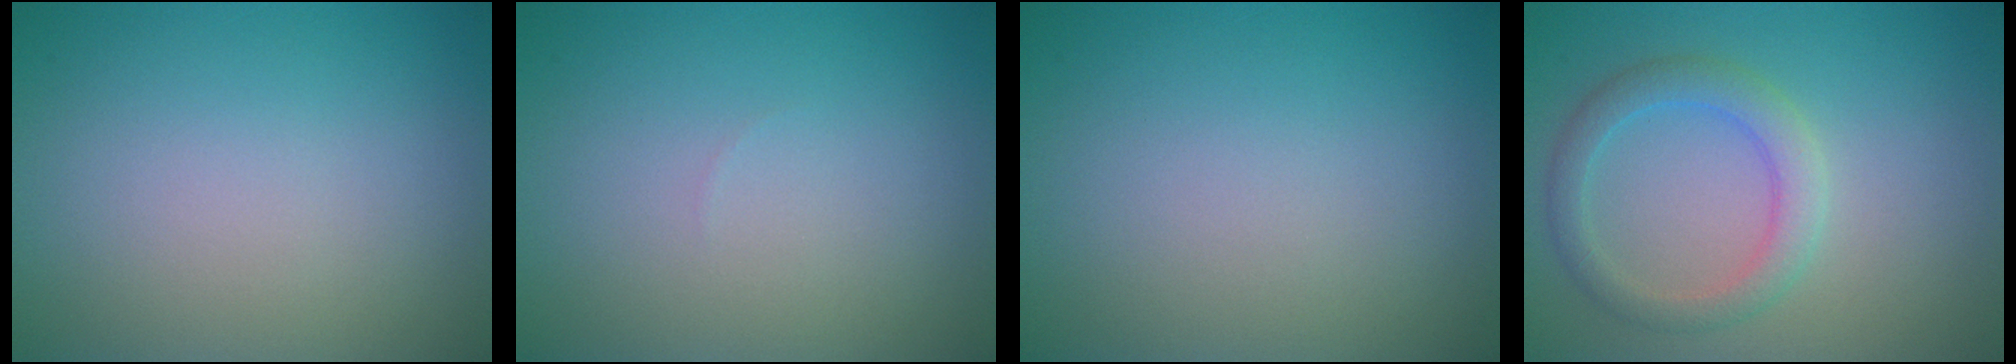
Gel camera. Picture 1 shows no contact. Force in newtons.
{"total": 0.0}
{"total": 0.0}
{"total": 3.0, "press": 3.0, "slide": 0.2}